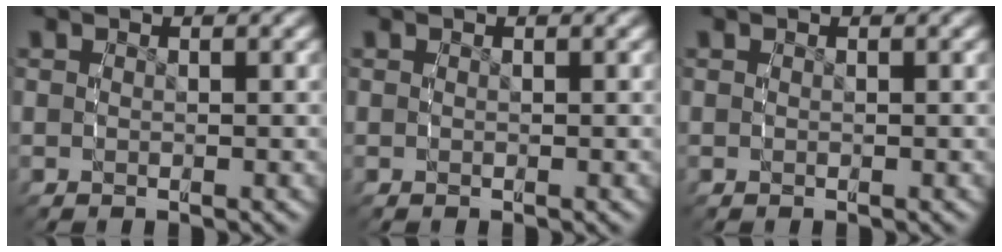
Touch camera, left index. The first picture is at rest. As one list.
[{"total": 0.0}, {"total": 0.0}]